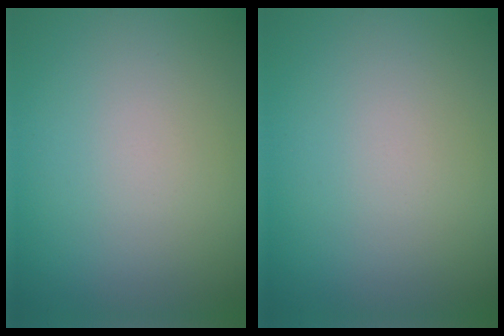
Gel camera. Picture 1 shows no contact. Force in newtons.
{"total": 0.0}